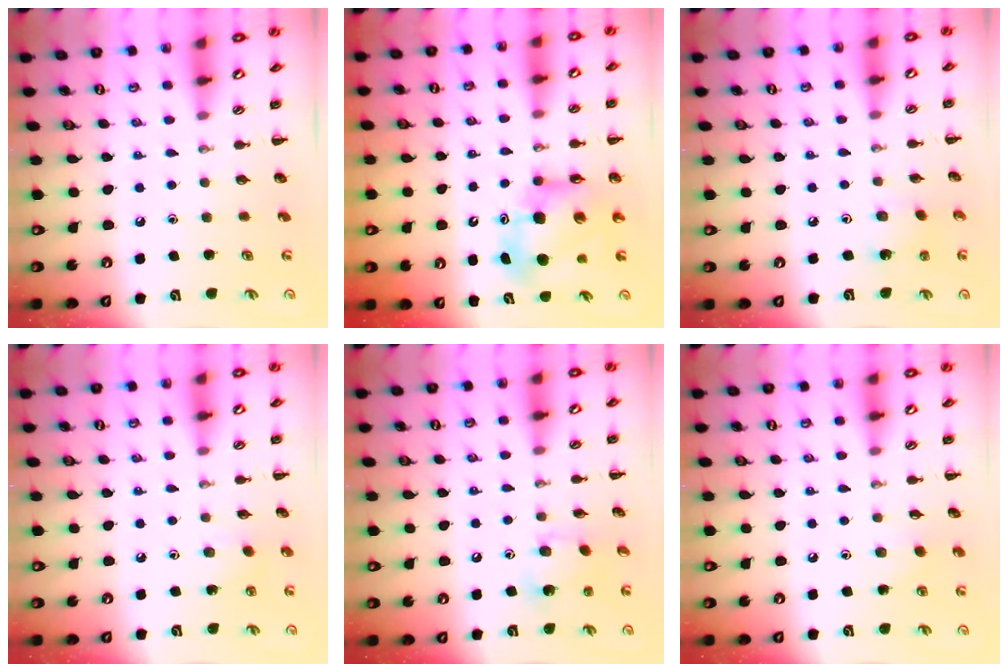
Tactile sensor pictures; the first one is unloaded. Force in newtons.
{"total": 10.4, "press": 9.9, "slide": 3.0}
{"total": 1.8, "press": 1.7, "slide": 0.8}
{"total": 2.8, "press": 2.6, "slide": 0.9}
{"total": 4.8, "press": 4.7, "slide": 1.0}
{"total": 1.8, "press": 1.7, "slide": 0.6}